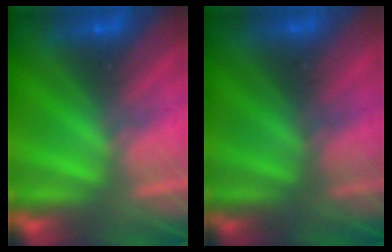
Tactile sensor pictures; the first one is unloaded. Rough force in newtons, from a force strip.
{"total": 2.4}